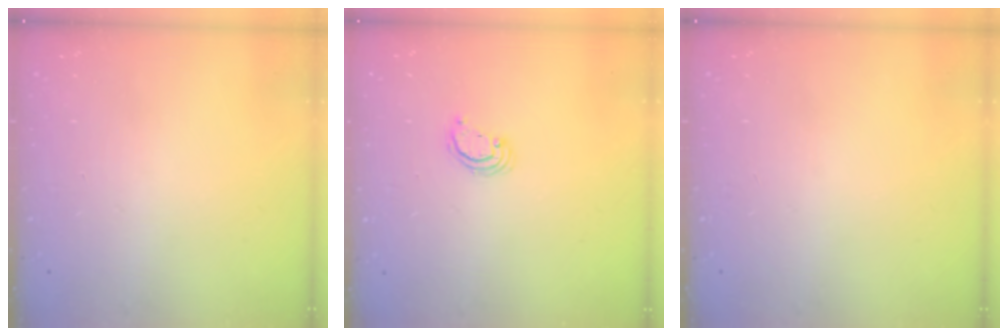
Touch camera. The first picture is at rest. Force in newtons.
{"total": 2.6, "press": 2.6, "slide": 0.2}
{"total": 0.0}